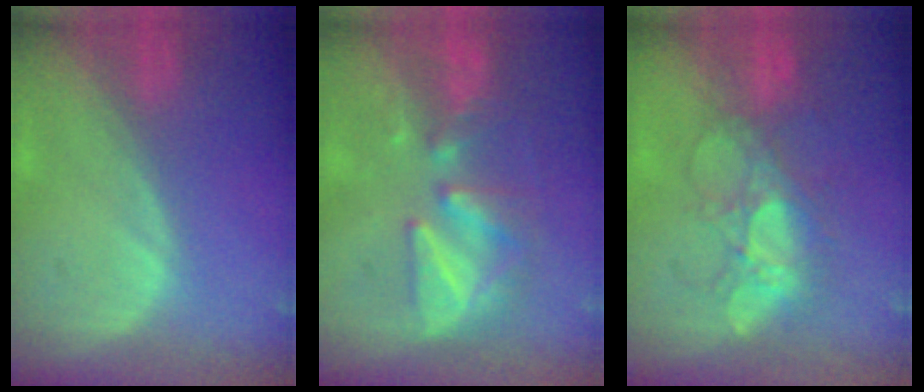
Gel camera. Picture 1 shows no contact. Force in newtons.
{"total": 7.6, "press": 7.5, "slide": 1.5}
{"total": 6.4, "press": 6.2, "slide": 1.5}